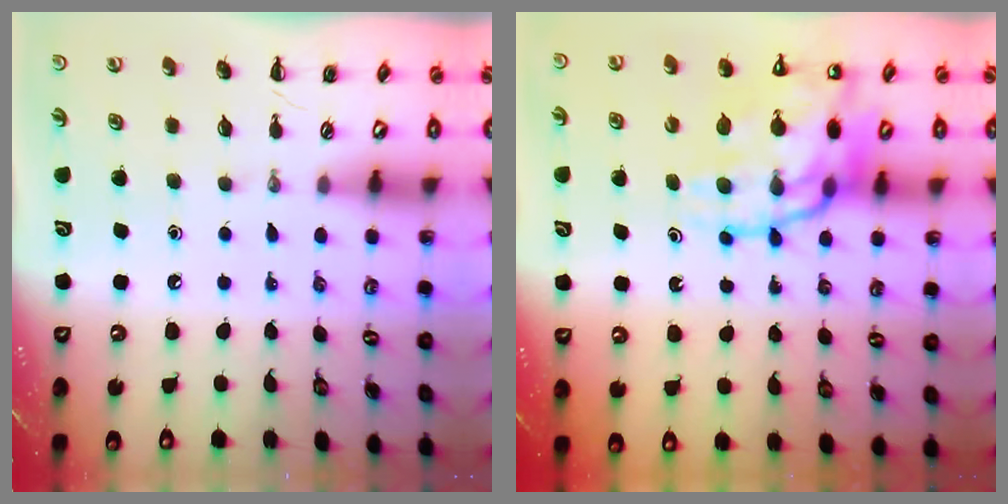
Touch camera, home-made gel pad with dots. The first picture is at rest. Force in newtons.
{"total": 21.6, "press": 21.2, "slide": 3.9}